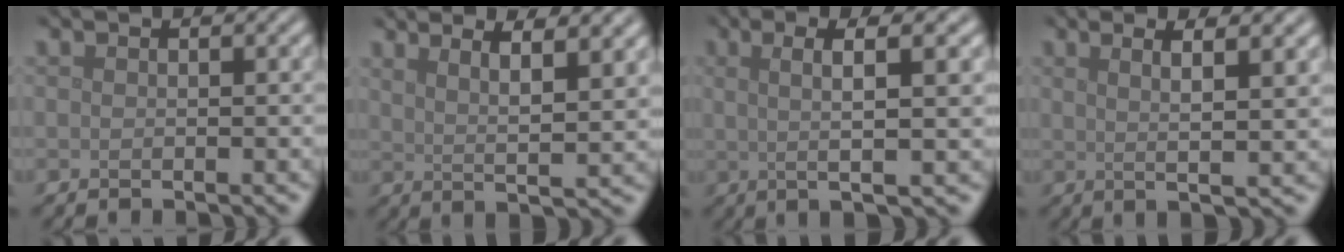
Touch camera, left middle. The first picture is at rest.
{"total": 6.4, "force": [3.7, 1.7, 4.9], "torque": [-0.050, 0.016, 0.040]}
{"total": 6.3, "force": [1.4, 1.3, 6.0], "torque": [-0.092, 0.010, 0.020]}
{"total": 5.4, "force": [2.3, 1.3, 4.7], "torque": [-0.058, 0.015, 0.020]}